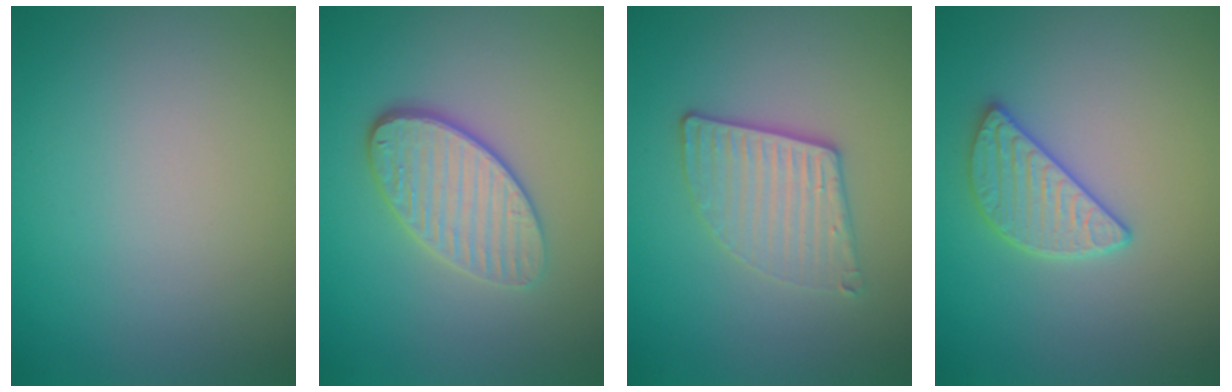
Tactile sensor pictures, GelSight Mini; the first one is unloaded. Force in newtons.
{"total": 4.2, "press": 3.5, "slide": 2.4}
{"total": 3.3, "press": 3.0, "slide": 1.3}
{"total": 2.8, "press": 2.7, "slide": 0.7}